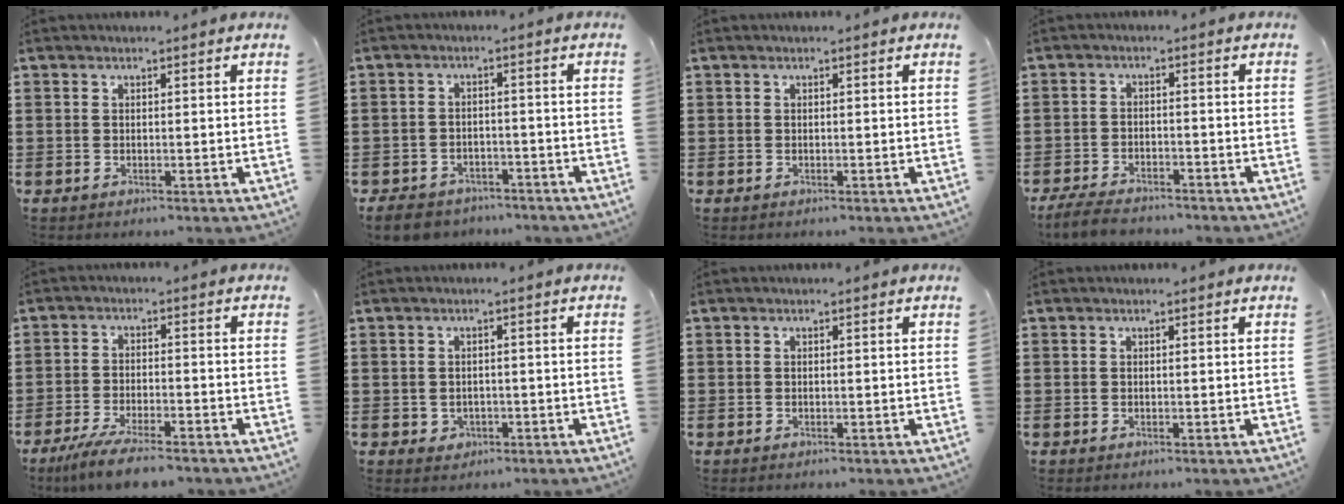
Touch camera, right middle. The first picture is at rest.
{"total": 4.2, "force": [-4.0, 1.1, 0.5], "torque": [-0.023, 0.003, -0.085]}
{"total": 0.0}
{"total": 4.4, "force": [-4.1, 0.8, 1.3], "torque": [-0.034, -0.003, -0.083]}
{"total": 5.6, "force": [-4.8, 0.4, 2.9], "torque": [-0.067, -0.013, -0.092]}
{"total": 1.3, "force": [-0.4, 1.1, 0.4], "torque": [-0.013, 0.001, -0.011]}
{"total": 0.0}
{"total": 0.0}